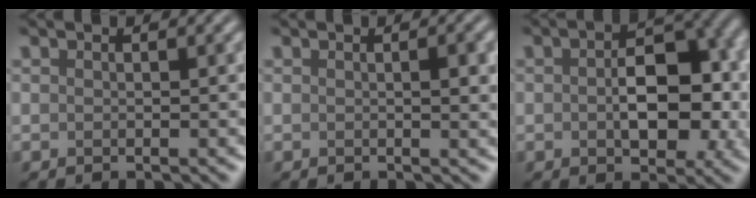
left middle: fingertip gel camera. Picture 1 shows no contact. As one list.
[{"total": 2.1, "force": [0.2, 0.5, 2.0], "torque": [-0.026, 0.001, 0.003]}, {"total": 7.7, "force": [-0.2, 4.6, 6.2], "torque": [-0.088, -0.004, -0.001]}]